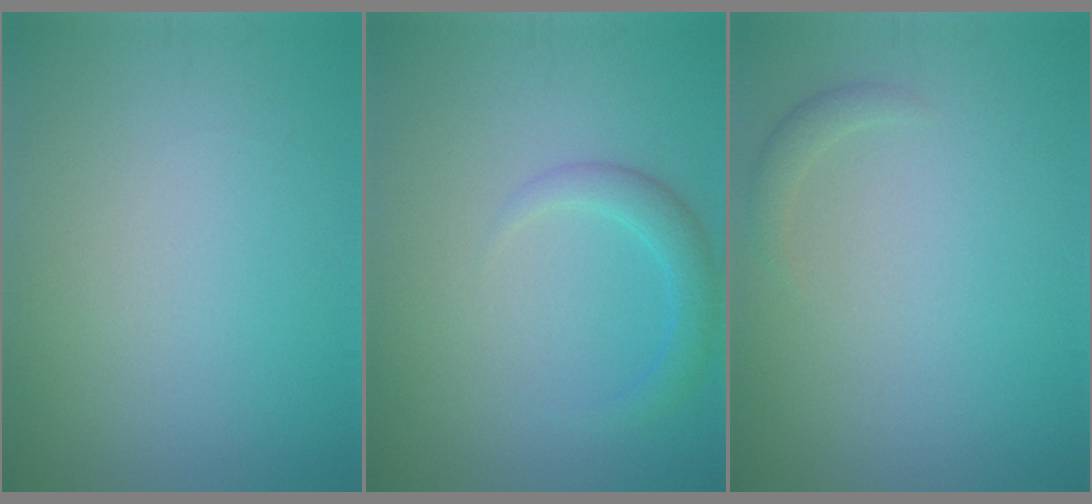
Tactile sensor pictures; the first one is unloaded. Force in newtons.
{"total": 2.3, "press": 2.3, "slide": 0.1}
{"total": 1.1, "press": 1.1, "slide": 0.0}